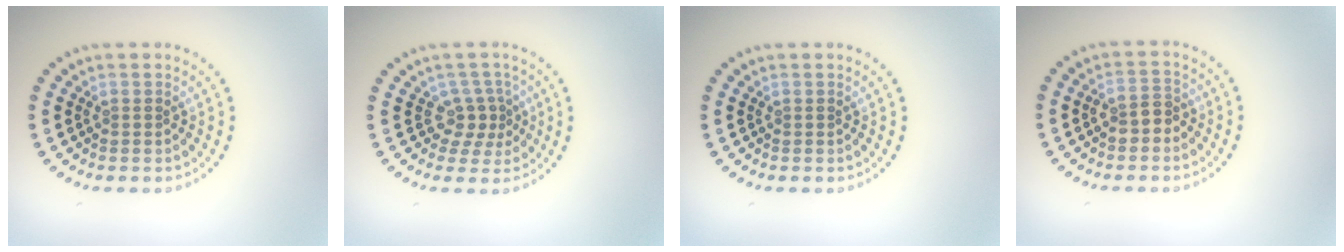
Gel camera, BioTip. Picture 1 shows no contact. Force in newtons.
{"total": 2.6, "press": 1.8, "slide": 1.8}
{"total": 0.0}
{"total": 2.1, "press": 2.0, "slide": 0.8}